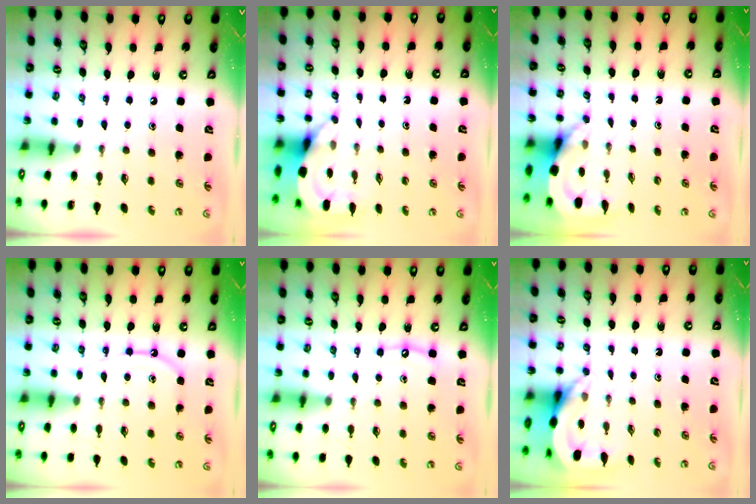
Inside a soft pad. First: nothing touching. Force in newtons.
{"total": 3.9, "press": 3.9, "slide": 0.1}
{"total": 3.7, "press": 3.7, "slide": 0.3}
{"total": 8.5, "press": 8.5, "slide": 0.8}
{"total": 5.7, "press": 5.7, "slide": 0.5}
{"total": 4.4, "press": 4.4, "slide": 0.2}